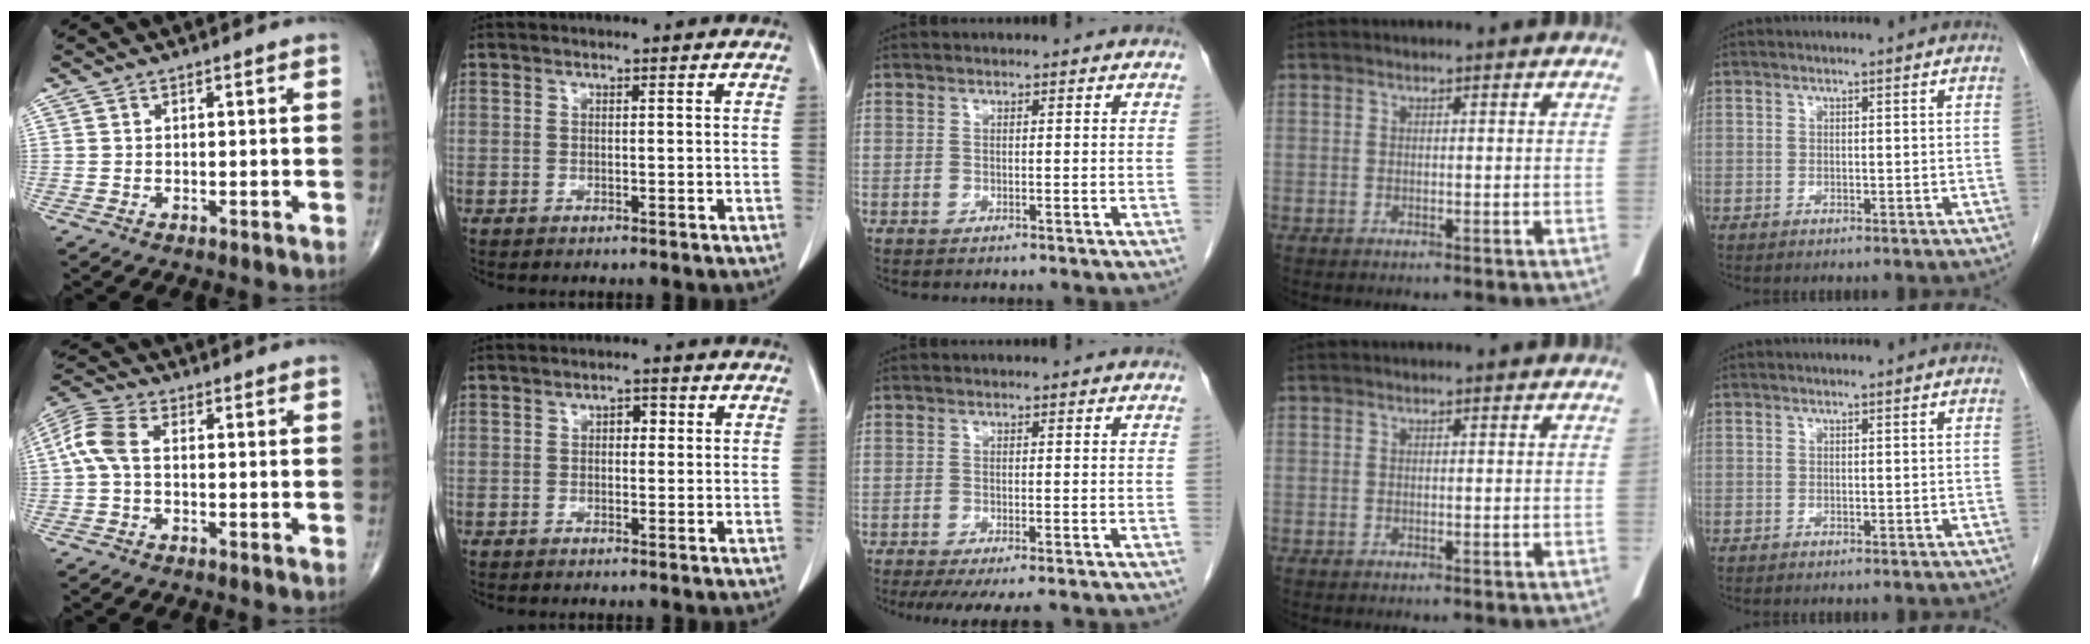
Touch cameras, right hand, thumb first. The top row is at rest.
{"thumb": {"total": 6.4, "force": [0.0, 3.6, 5.3], "torque": [-0.127, 0.020, -0.009]}, "index": {"total": 1.8, "force": [0.3, 1.1, 1.4], "torque": [-0.017, 0.009, 0.002]}, "middle": {"total": 8.9, "force": [-7.5, 1.2, 4.7], "torque": [-0.057, -0.015, -0.104]}}